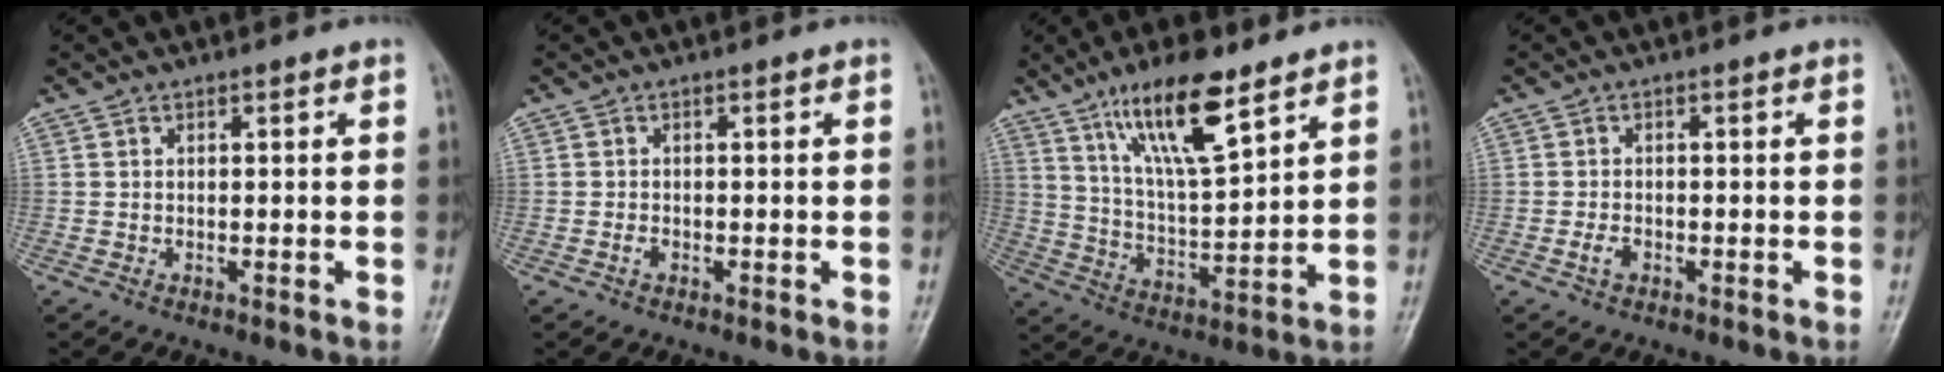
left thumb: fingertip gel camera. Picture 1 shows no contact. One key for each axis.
{"total": 0.9, "fx": -0.5, "fy": 0.6, "fz": 0.6, "tx": -0.011, "ty": 0.003, "tz": -0.009}
{"total": 14.5, "fx": 9.1, "fy": 3.9, "fz": 10.6, "tx": -0.169, "ty": -0.047, "tz": 0.171}
{"total": 2.0, "fx": -0.9, "fy": 1.2, "fz": 1.3, "tx": -0.026, "ty": 0.007, "tz": -0.018}